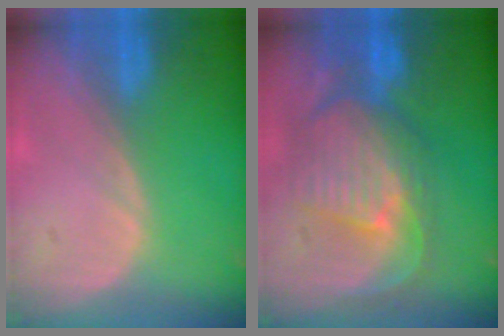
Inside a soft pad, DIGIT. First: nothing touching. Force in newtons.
{"total": 10.8, "press": 9.5, "slide": 5.2}